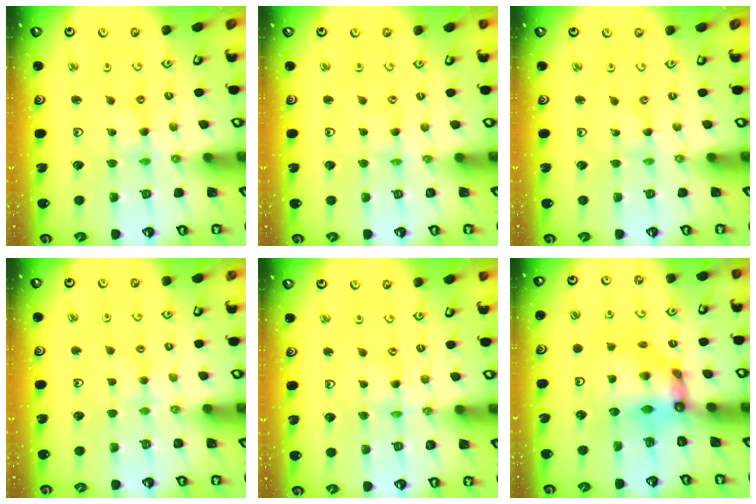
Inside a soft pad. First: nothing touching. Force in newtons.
{"total": 0.0}
{"total": 0.0}
{"total": 2.8, "press": 2.7, "slide": 0.5}
{"total": 0.0}
{"total": 9.1, "press": 9.0, "slide": 0.8}